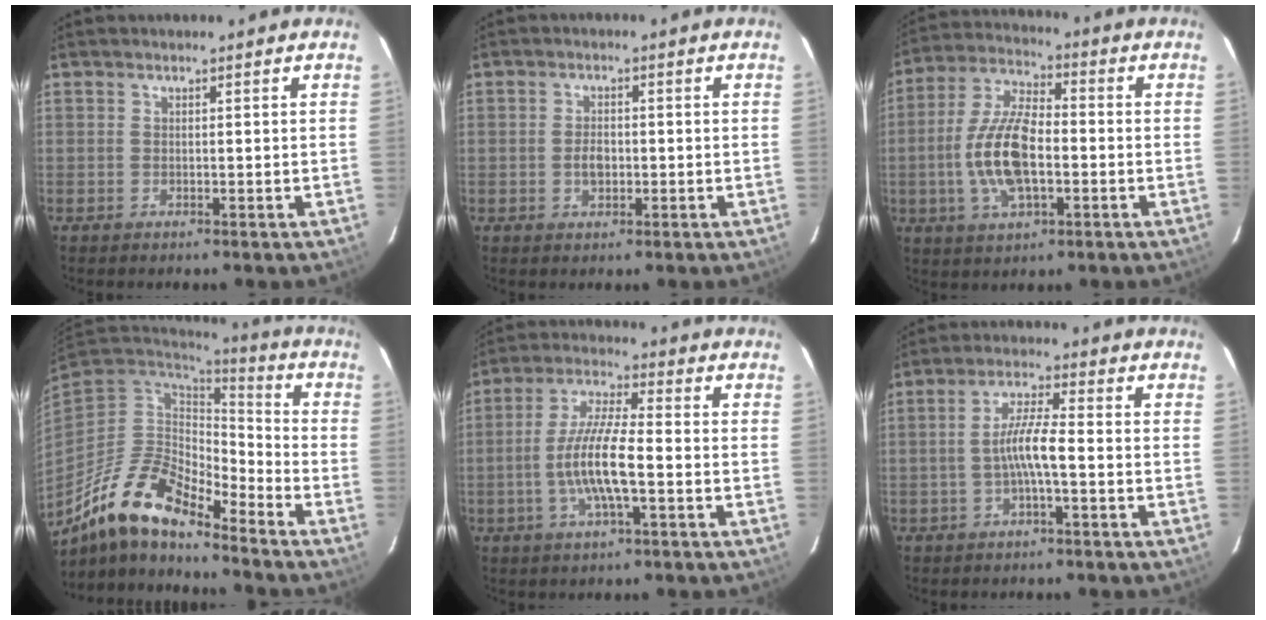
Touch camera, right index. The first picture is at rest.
{"total": 2.8, "force": [-0.7, 1.9, 1.9], "torque": [-0.035, 0.003, -0.011]}
{"total": 13.1, "force": [-2.8, 5.7, 11.5], "torque": [-0.241, 0.005, -0.053]}
{"total": 16.7, "force": [-12.1, 5.0, 10.2], "torque": [-0.198, -0.016, -0.234]}
{"total": 10.3, "force": [-2.9, 1.8, 9.8], "torque": [-0.199, -0.001, -0.055]}
{"total": 5.4, "force": [-1.7, 0.3, 5.2], "torque": [-0.106, 0.009, -0.030]}